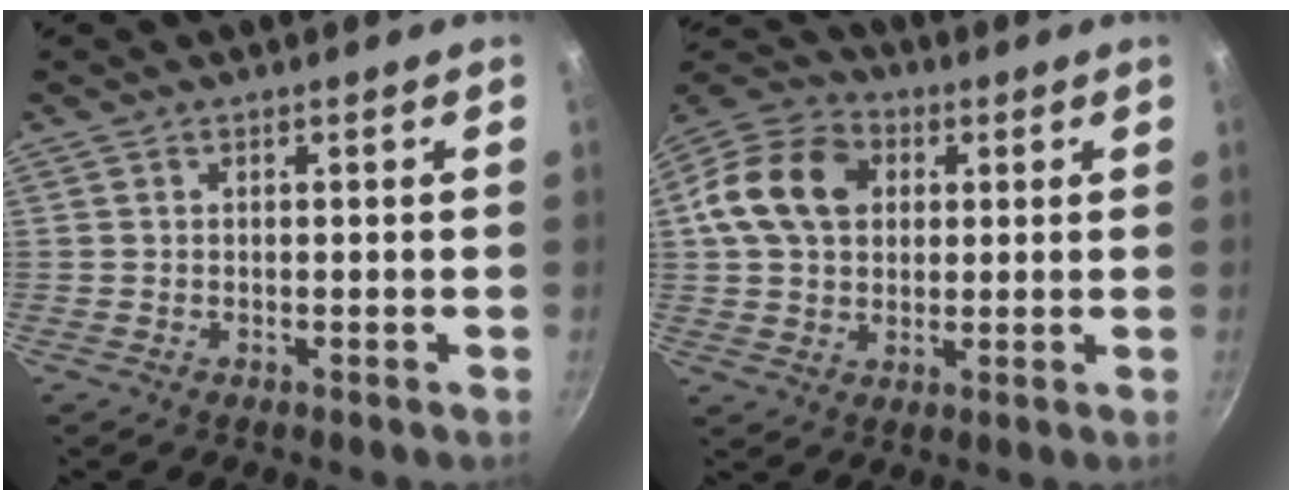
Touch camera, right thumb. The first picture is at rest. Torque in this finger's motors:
{"motor_torque": [-0.10, 2.04, 0.09, -0.08, 0.11]}